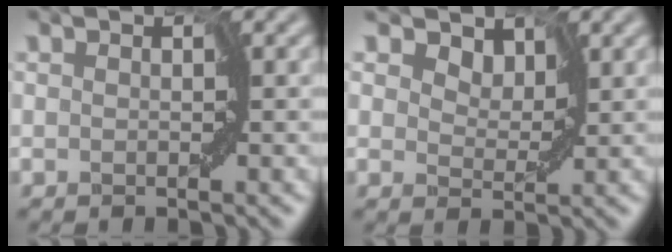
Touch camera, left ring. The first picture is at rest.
{"total": 3.3, "force": [2.3, 1.9, 1.3], "torque": [-0.023, 0.007, 0.016]}